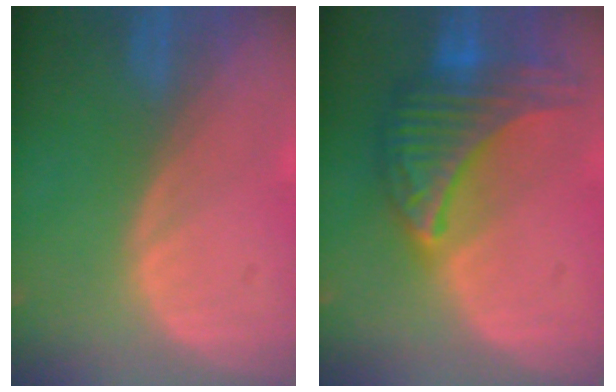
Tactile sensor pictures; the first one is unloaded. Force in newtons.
{"total": 9.9, "press": 9.9, "slide": 0.6}